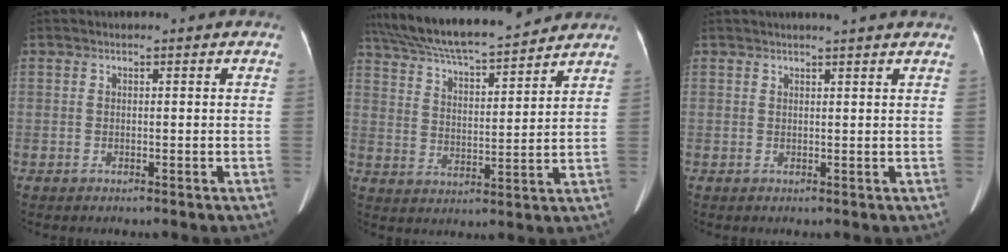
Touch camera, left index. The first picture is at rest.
{"total": 19.0, "force": [16.9, 2.7, 8.2], "torque": [-0.151, 0.031, 0.270]}
{"total": 5.4, "force": [4.8, -0.1, 2.4], "torque": [-0.033, 0.019, 0.053]}